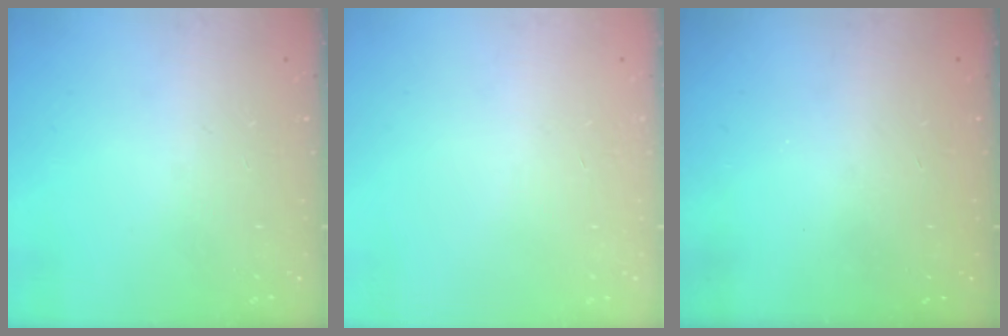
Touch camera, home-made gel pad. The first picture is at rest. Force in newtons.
{"total": 0.0}
{"total": 0.0}